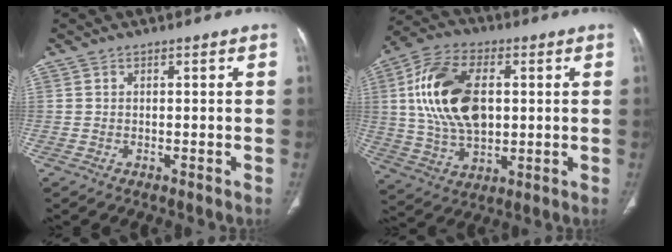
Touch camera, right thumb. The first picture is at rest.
{"total": 18.2, "force": [2.9, 10.8, 14.4], "torque": [-0.266, 0.004, 0.056]}